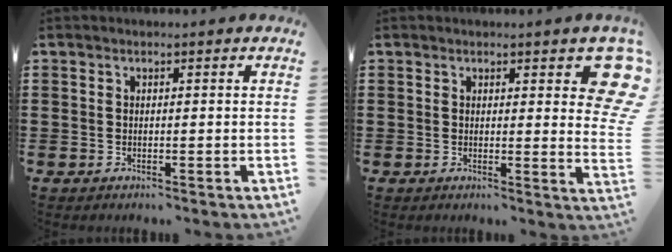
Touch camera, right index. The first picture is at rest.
{"total": 5.7, "force": [3.3, 2.0, 4.2], "torque": [-0.043, -0.011, 0.051]}